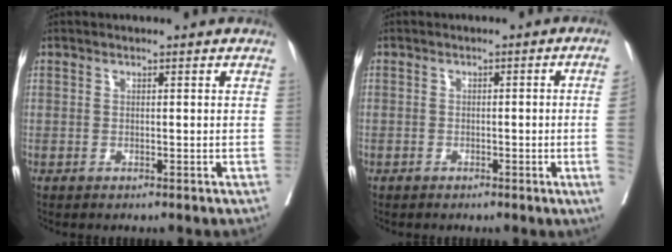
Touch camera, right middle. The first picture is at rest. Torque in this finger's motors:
{"motor_torque": [0.23, -0.21, -0.99, -0.21]}